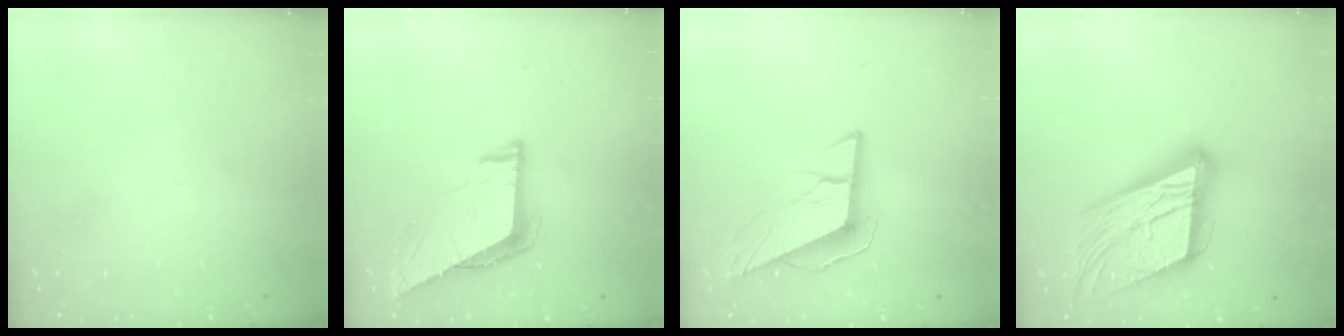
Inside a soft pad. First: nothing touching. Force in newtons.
{"total": 7.5, "press": 7.5, "slide": 0.5}
{"total": 10.8, "press": 10.3, "slide": 3.1}
{"total": 25.1, "press": 24.8, "slide": 4.1}